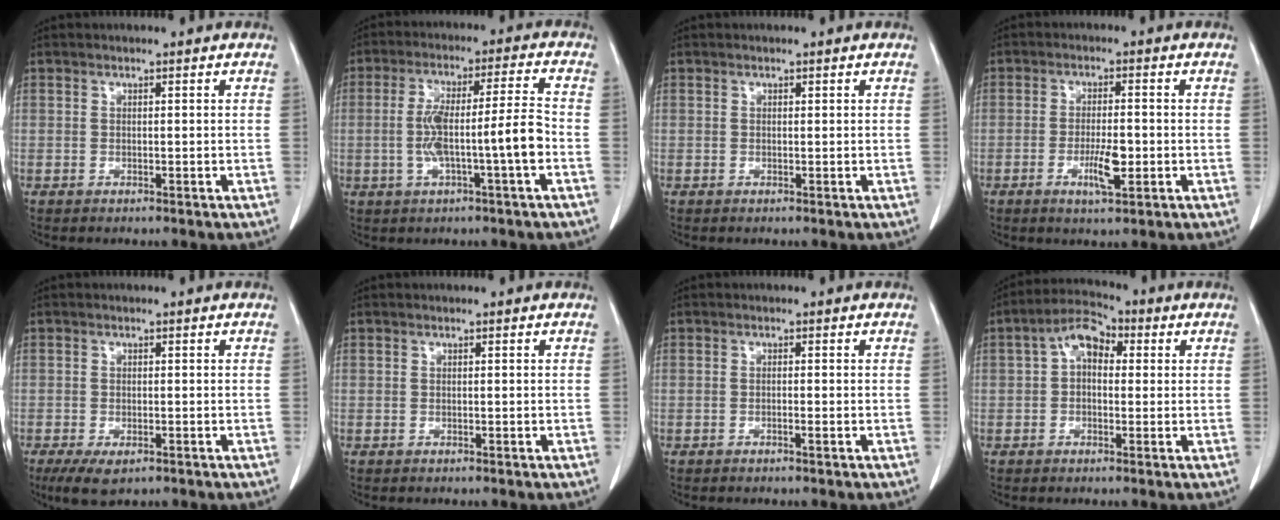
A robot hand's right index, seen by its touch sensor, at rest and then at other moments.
{"total": 9.6, "force": [-2.1, 0.2, 9.4], "torque": [-0.176, 0.020, -0.035]}
{"total": 0.0}
{"total": 5.1, "force": [-1.5, 1.0, 4.7], "torque": [-0.087, -0.004, -0.023]}
{"total": 3.7, "force": [-2.0, 1.8, 2.5], "torque": [-0.046, -0.008, -0.025]}
{"total": 0.0}
{"total": 0.8, "force": [-0.5, -0.1, 0.6], "torque": [-0.014, 0.001, -0.007]}
{"total": 6.3, "force": [1.2, 3.7, 5.0], "torque": [-0.092, 0.036, 0.014]}